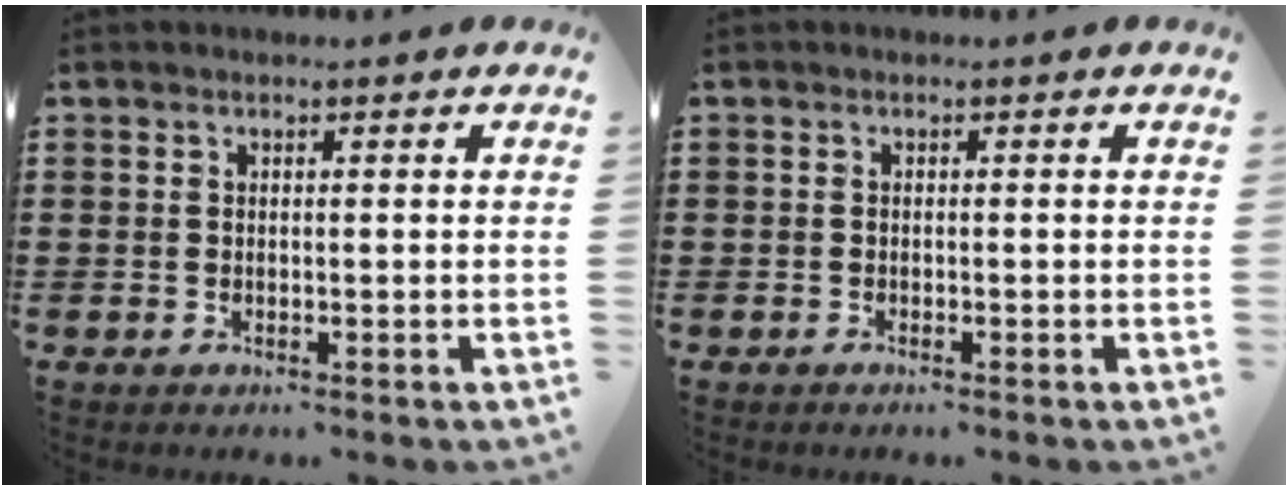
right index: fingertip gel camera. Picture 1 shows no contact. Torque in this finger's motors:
{"motor_torque": [-1.24, 0.90, -1.05, -0.07]}